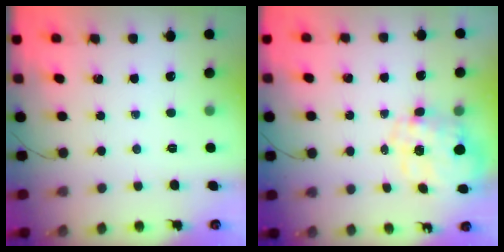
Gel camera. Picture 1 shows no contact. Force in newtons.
{"total": 10.7, "press": 10.5, "slide": 1.6}